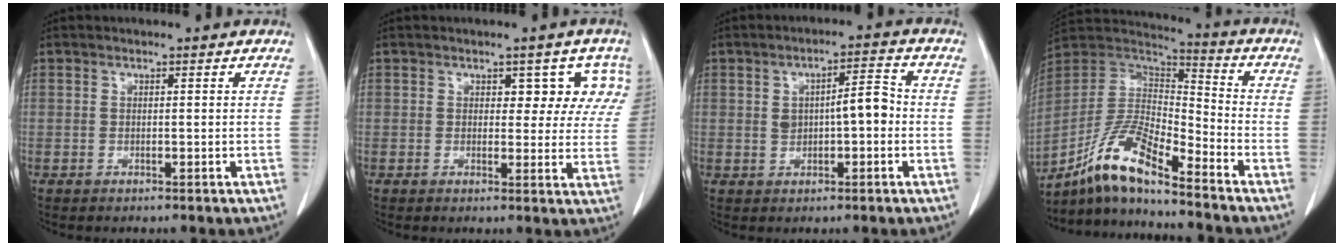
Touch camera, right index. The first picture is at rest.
{"total": 5.2, "force": [2.4, 3.4, 3.1], "torque": [-0.005, 0.009, 0.019]}
{"total": 5.5, "force": [-0.1, 2.0, 5.2], "torque": [-0.086, 0.023, 0.001]}
{"total": 13.0, "force": [-9.6, 1.7, 8.6], "torque": [-0.180, 0.012, -0.179]}